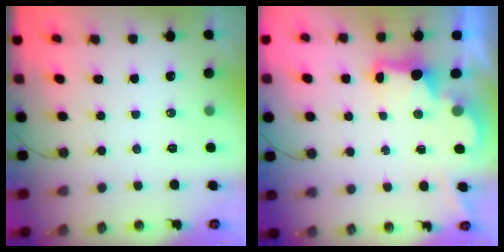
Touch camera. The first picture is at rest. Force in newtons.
{"total": 2.5, "press": 2.3, "slide": 0.8}